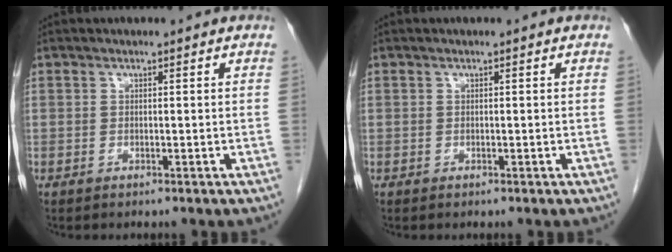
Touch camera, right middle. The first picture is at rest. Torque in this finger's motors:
{"motor_torque": [0.54, -0.25, 0.06, 0.01]}